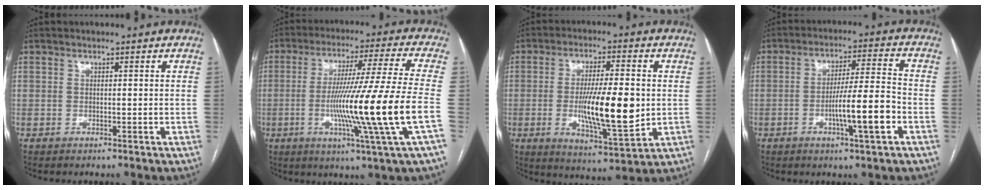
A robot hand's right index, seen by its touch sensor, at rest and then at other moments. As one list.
[{"total": 17.5, "force": [-4.0, -2.7, 16.8], "torque": [-0.301, -0.021, -0.073]}, {"total": 13.1, "force": [-0.8, 2.5, 12.8], "torque": [-0.226, -0.017, -0.009]}, {"total": 9.1, "force": [-3.2, 0.0, 8.5], "torque": [-0.140, 0.001, -0.055]}]